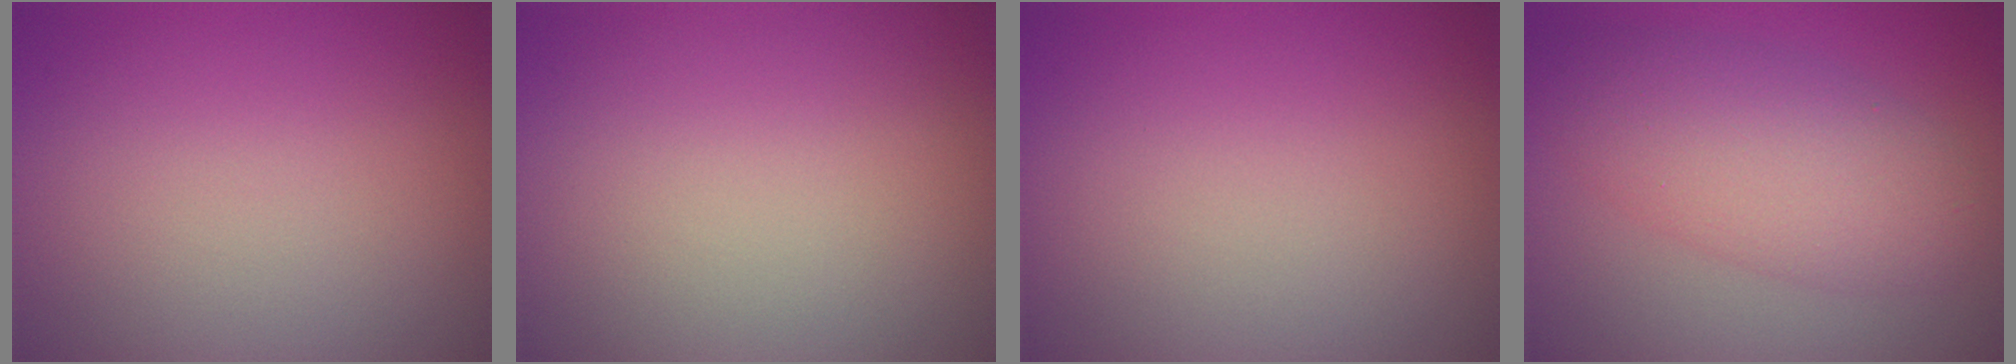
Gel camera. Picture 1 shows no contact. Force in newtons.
{"total": 0.0}
{"total": 0.0}
{"total": 6.3, "press": 6.3, "slide": 0.1}